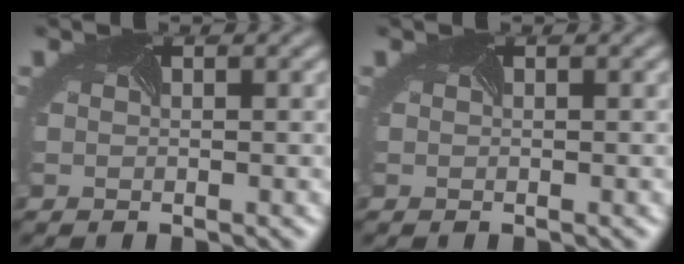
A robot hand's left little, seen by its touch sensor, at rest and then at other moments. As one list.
[{"total": 0.0}]